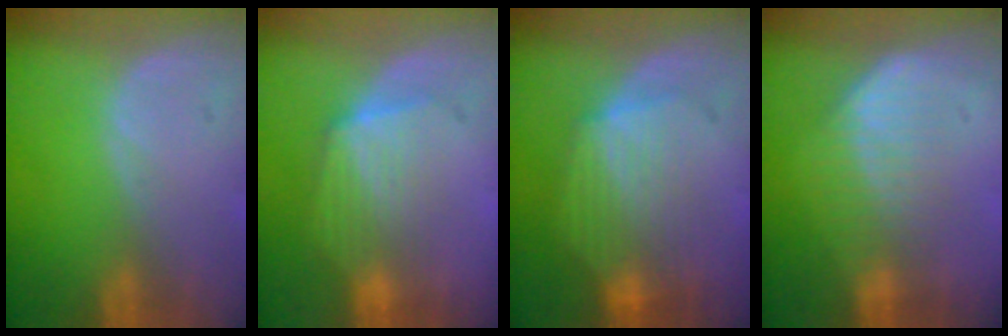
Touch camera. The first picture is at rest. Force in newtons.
{"total": 7.3, "press": 6.9, "slide": 2.6}
{"total": 8.3, "press": 7.8, "slide": 2.9}
{"total": 6.8, "press": 6.1, "slide": 3.1}